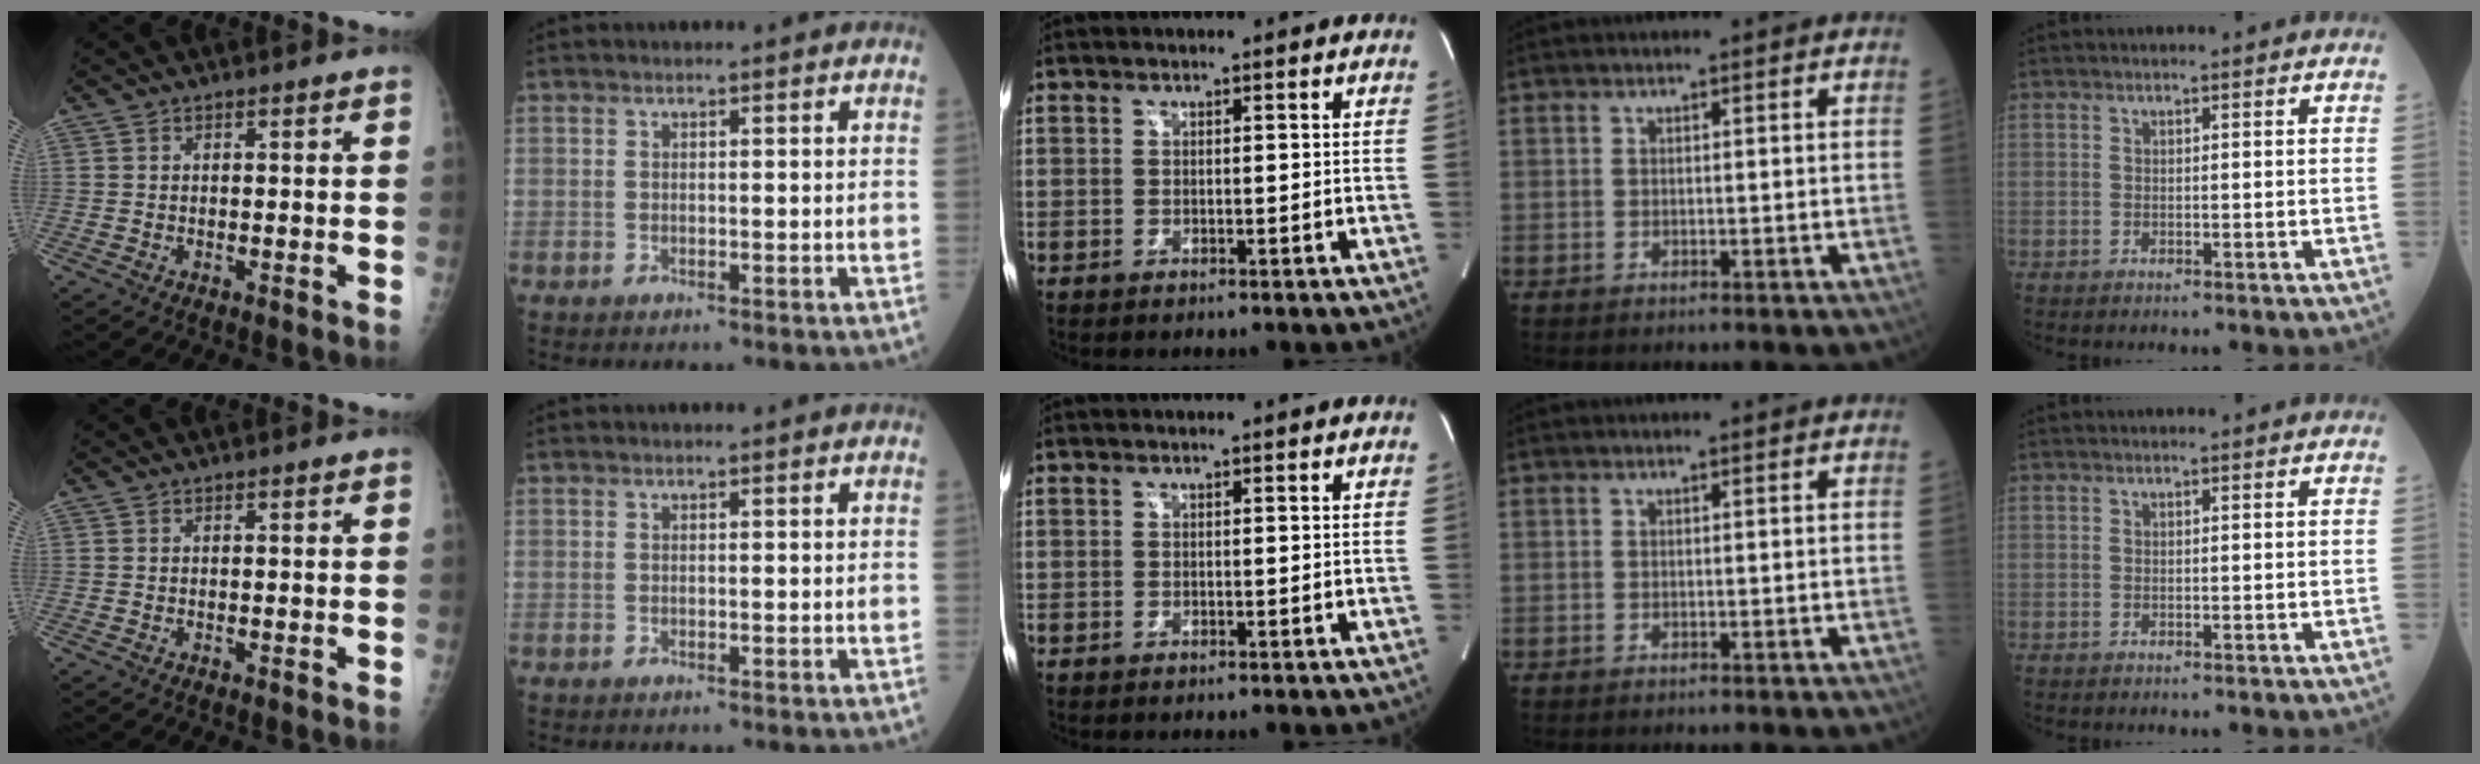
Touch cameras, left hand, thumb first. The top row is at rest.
{}